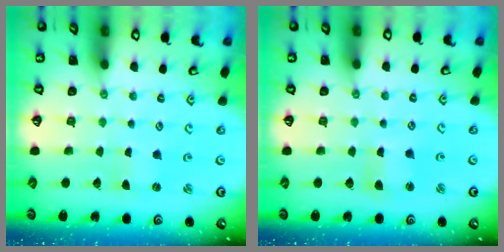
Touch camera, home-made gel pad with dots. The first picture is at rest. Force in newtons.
{"total": 2.4, "press": 2.4, "slide": 0.3}